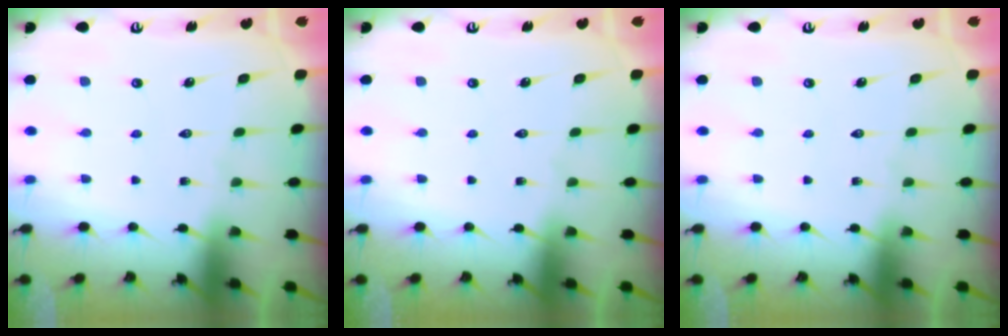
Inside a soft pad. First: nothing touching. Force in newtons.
{"total": 0.0}
{"total": 0.0}